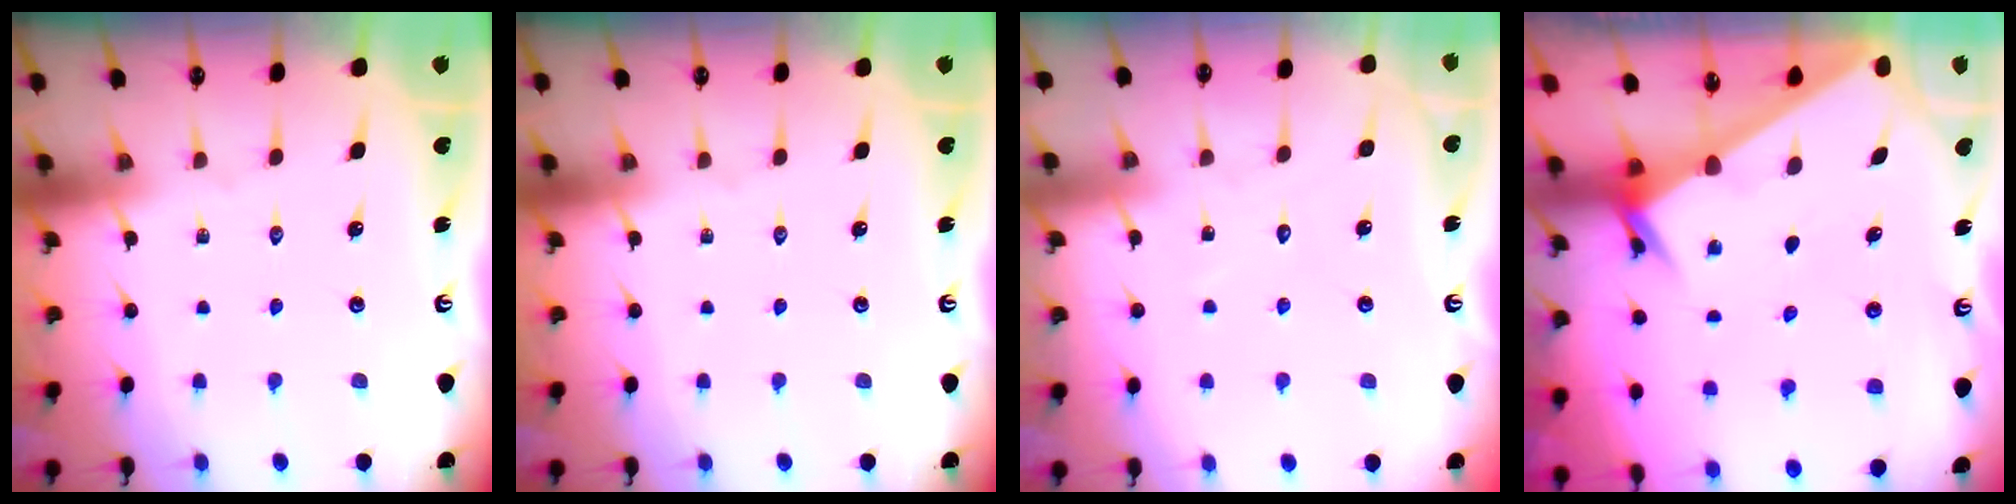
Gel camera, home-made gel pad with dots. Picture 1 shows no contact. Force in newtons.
{"total": 0.0}
{"total": 4.8, "press": 4.8, "slide": 0.4}
{"total": 2.4, "press": 2.4, "slide": 0.2}